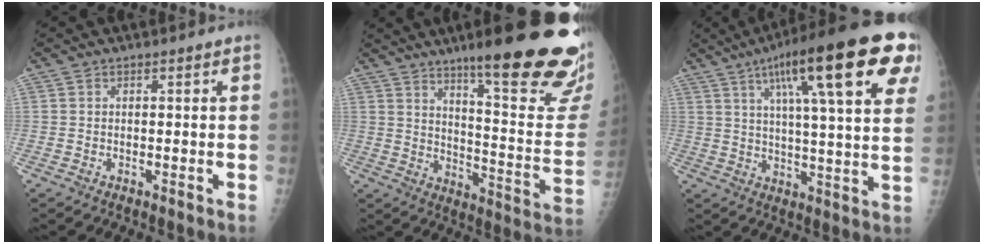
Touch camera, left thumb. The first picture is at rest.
{"total": 26.4, "force": [17.5, 4.0, 19.3], "torque": [-0.226, -0.097, 0.245]}
{"total": 24.3, "force": [11.3, 5.0, 21.0], "torque": [-0.300, 0.000, 0.161]}